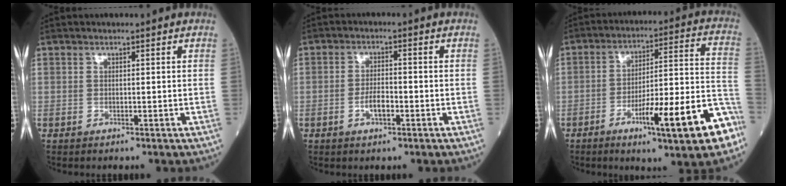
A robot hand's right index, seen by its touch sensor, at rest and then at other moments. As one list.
[{"total": 3.2, "force": [-1.2, 1.1, 2.7], "torque": [-0.052, 0.003, -0.021]}, {"total": 17.6, "force": [-8.6, 1.7, 15.2], "torque": [-0.192, 0.015, -0.118]}]